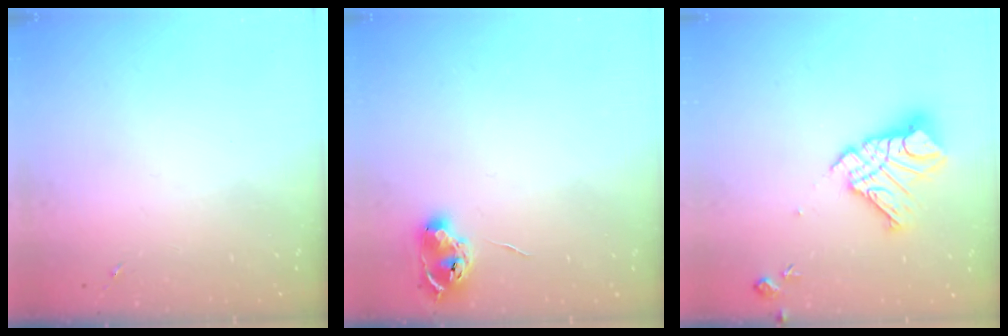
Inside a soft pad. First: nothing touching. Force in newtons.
{"total": 7.7, "press": 7.7, "slide": 0.7}
{"total": 15.2, "press": 15.1, "slide": 1.6}